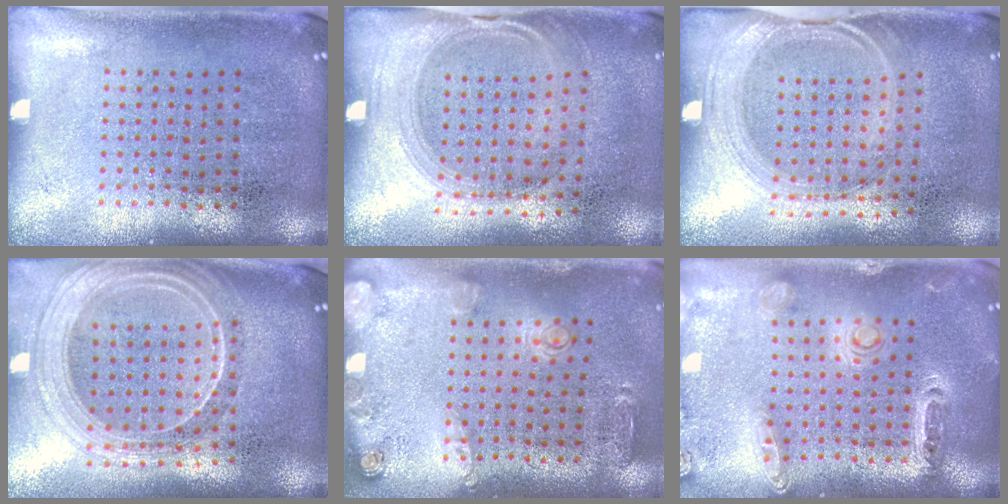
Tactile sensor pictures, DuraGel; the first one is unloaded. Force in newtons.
{"total": 1.5, "press": 1.3, "slide": 0.8}
{"total": 1.5, "press": 1.3, "slide": 0.8}
{"total": 2.3, "press": 2.0, "slide": 1.2}
{"total": 1.7, "press": 1.4, "slide": 1.0}
{"total": 1.3, "press": 1.3, "slide": 0.3}